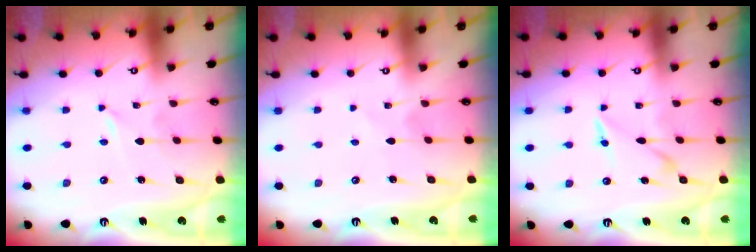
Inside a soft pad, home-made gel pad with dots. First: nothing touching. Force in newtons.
{"total": 2.3, "press": 2.3, "slide": 0.1}
{"total": 6.1, "press": 6.0, "slide": 0.6}